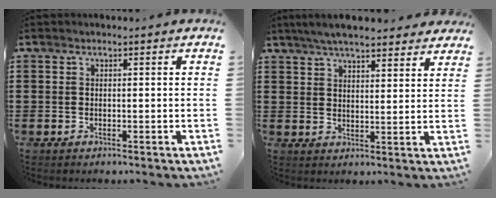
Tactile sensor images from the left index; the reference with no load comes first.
{"total": 5.7, "force": [5.2, 0.6, 2.1], "torque": [-0.056, -0.008, 0.096]}